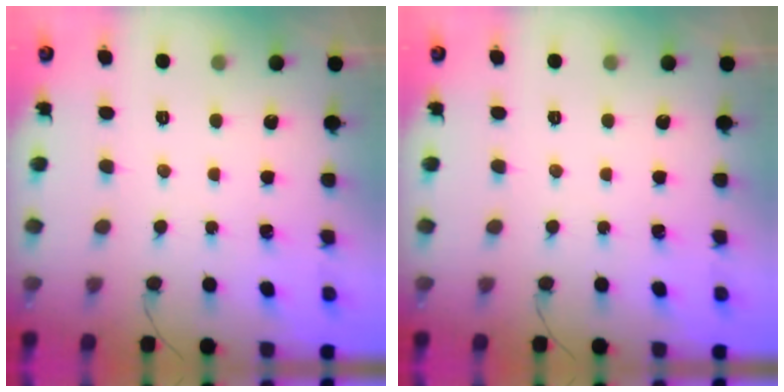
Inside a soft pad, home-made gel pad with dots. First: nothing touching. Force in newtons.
{"total": 0.0}